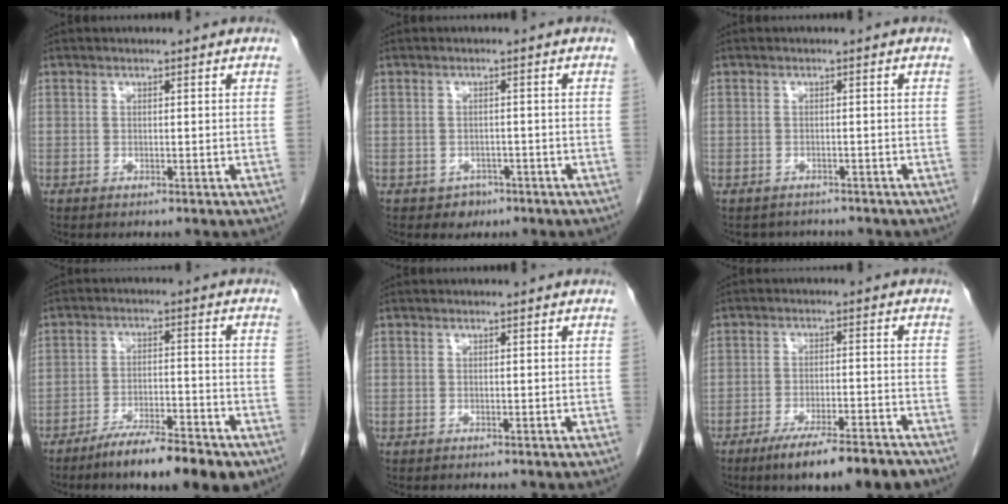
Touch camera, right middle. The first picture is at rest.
{"total": 1.7, "force": [-1.0, 1.3, 0.4], "torque": [-0.007, 0.004, -0.010]}
{"total": 3.2, "force": [-2.9, 1.4, 0.1], "torque": [-0.002, 0.001, -0.039]}
{"total": 10.7, "force": [-7.8, 1.6, 7.1], "torque": [-0.104, -0.010, -0.127]}
{"total": 0.0}
{"total": 10.5, "force": [-8.1, 1.2, 6.6], "torque": [-0.091, -0.014, -0.126]}